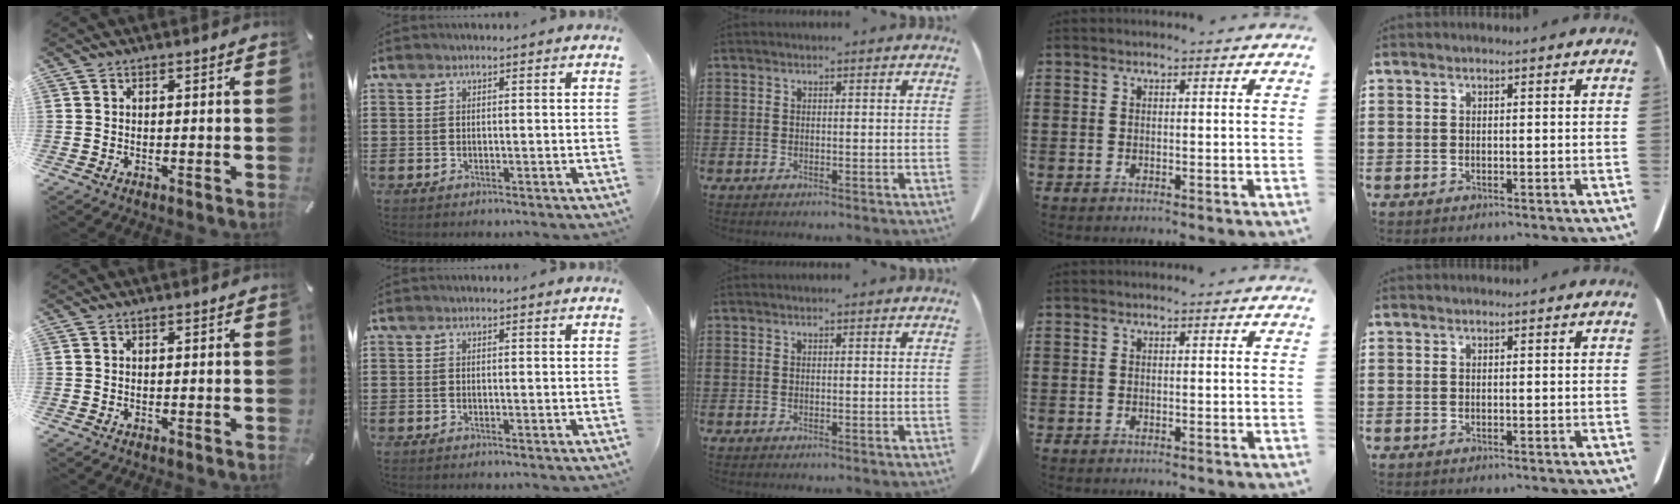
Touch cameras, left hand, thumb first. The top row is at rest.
{}